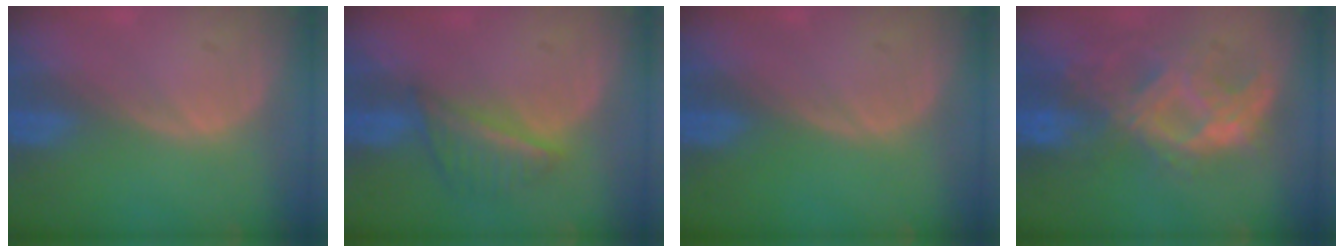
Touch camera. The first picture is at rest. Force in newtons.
{"total": 5.6, "press": 5.2, "slide": 2.1}
{"total": 0.0}
{"total": 9.3, "press": 8.8, "slide": 2.9}